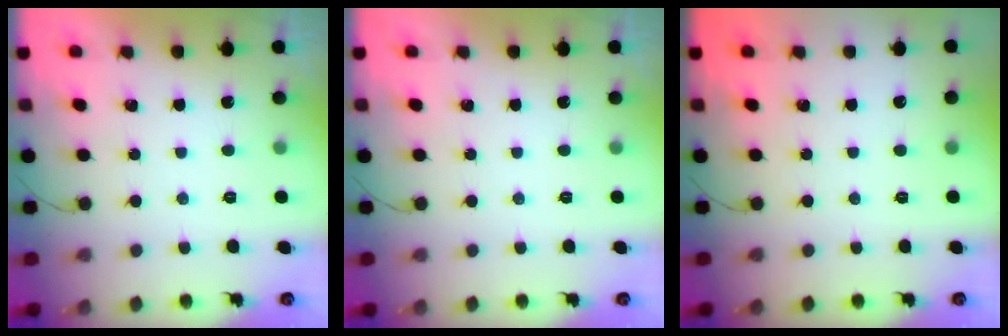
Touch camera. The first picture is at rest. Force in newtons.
{"total": 0.0}
{"total": 0.0}